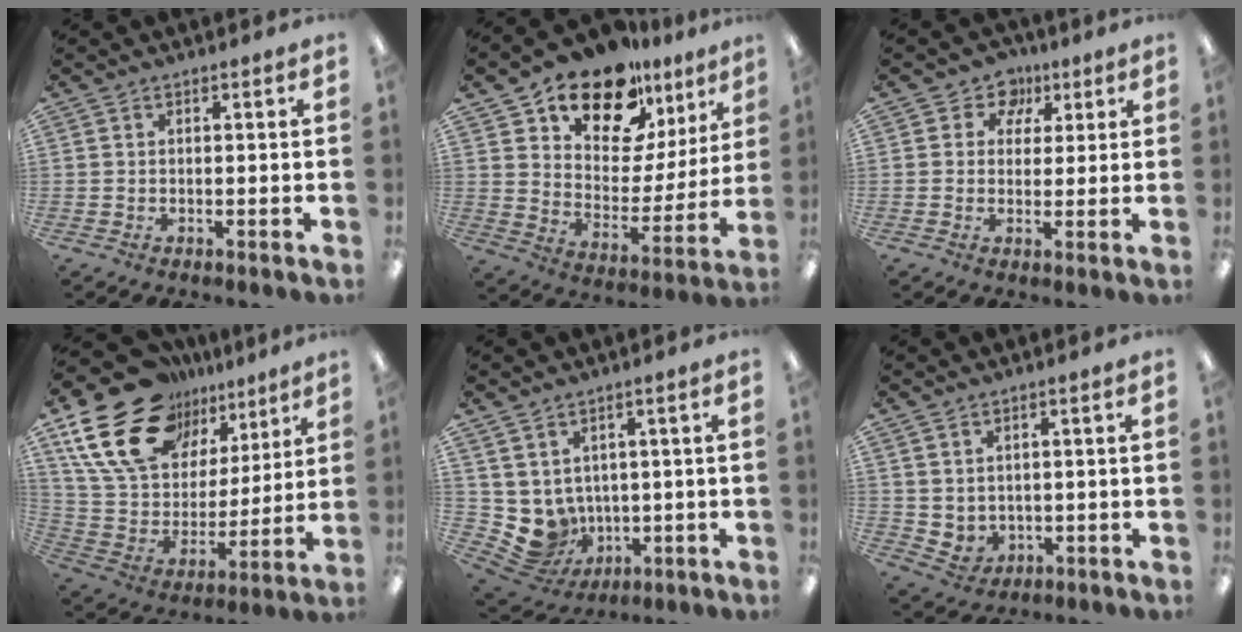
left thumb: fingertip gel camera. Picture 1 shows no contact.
{"total": 17.4, "force": [13.6, 8.5, 6.7], "torque": [-0.122, -0.101, 0.244]}
{"total": 6.2, "force": [2.9, 5.2, 1.6], "torque": [-0.022, -0.013, 0.048]}
{"total": 22.0, "force": [14.2, 13.0, 10.6], "torque": [-0.202, -0.077, 0.267]}
{"total": 6.4, "force": [1.4, 6.1, 1.3], "torque": [-0.060, -0.029, 0.039]}
{"total": 3.0, "force": [1.8, 2.3, 0.7], "torque": [-0.019, -0.012, 0.036]}